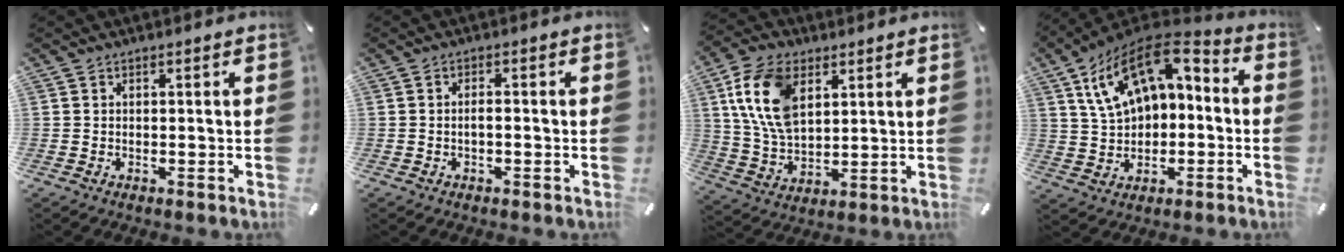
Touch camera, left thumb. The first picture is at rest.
{"total": 1.5, "force": [-0.6, 0.5, 1.3], "torque": [-0.026, 0.003, -0.012]}
{"total": 14.1, "force": [5.6, 8.8, 9.4], "torque": [-0.231, -0.003, 0.102]}
{"total": 15.0, "force": [6.2, 10.2, 9.1], "torque": [-0.171, -0.021, 0.117]}